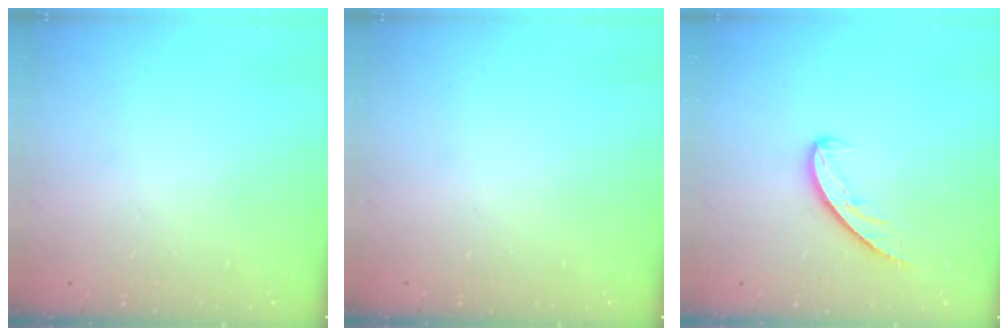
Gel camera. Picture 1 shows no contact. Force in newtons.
{"total": 0.0}
{"total": 5.7, "press": 5.7, "slide": 0.5}